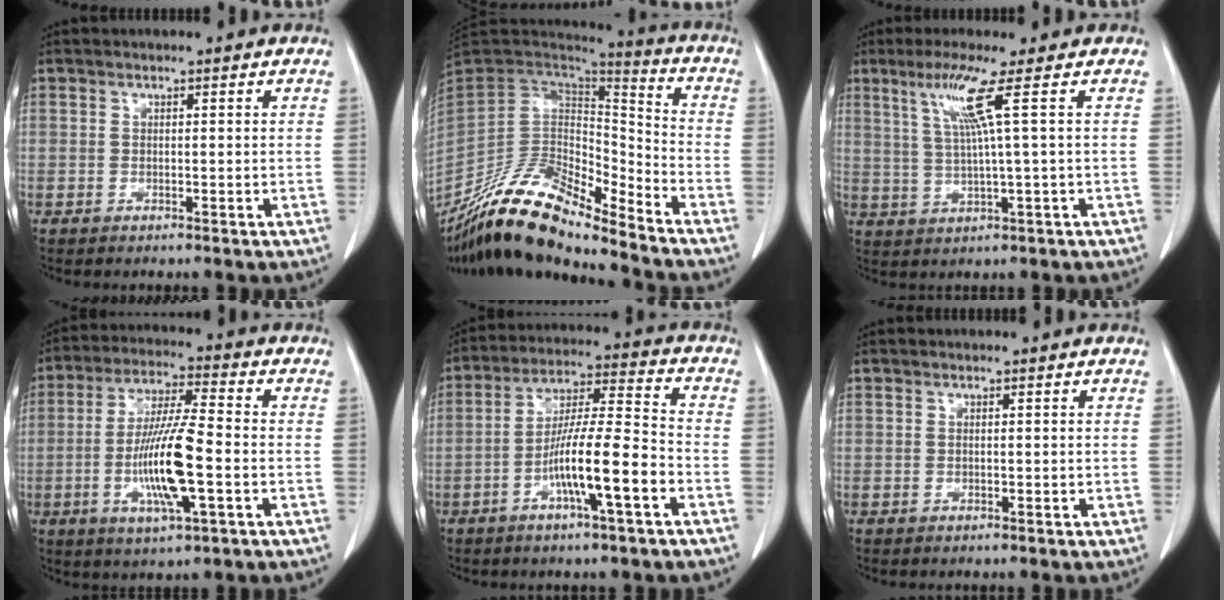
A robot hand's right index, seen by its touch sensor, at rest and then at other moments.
{"total": 20.9, "force": [-17.5, 4.2, 10.7], "torque": [-0.219, 0.005, -0.328]}
{"total": 6.7, "force": [2.5, -1.7, 5.9], "torque": [-0.123, 0.002, 0.059]}
{"total": 13.1, "force": [-3.0, 1.6, 12.7], "torque": [-0.246, -0.007, -0.055]}
{"total": 12.4, "force": [-4.8, 0.9, 11.4], "torque": [-0.208, 0.007, -0.084]}
{"total": 0.0}